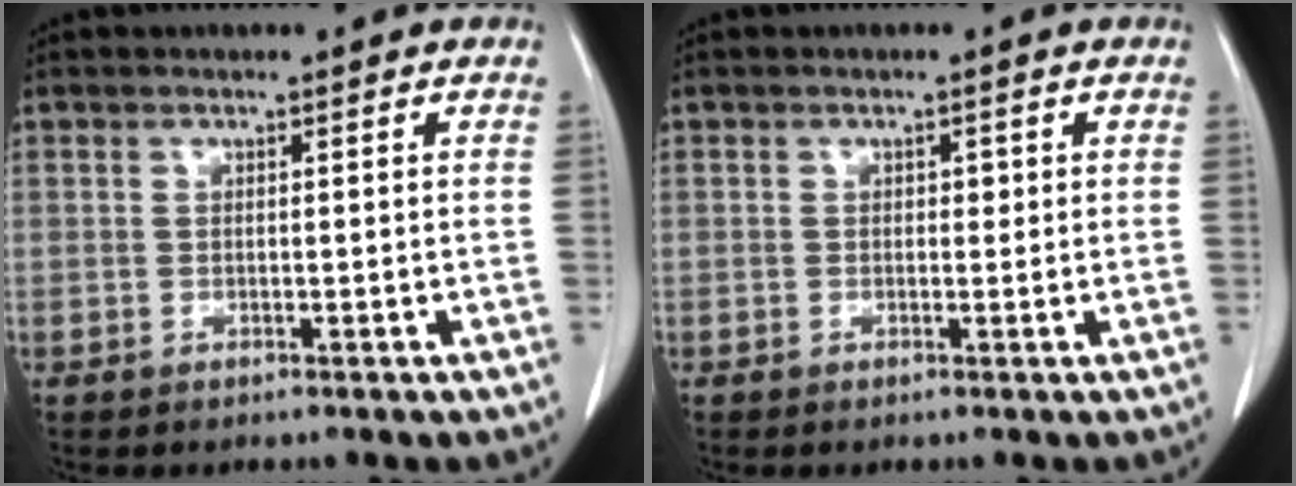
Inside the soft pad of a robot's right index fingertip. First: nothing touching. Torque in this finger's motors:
{"motor_torque": [0.11, -0.08, 0.00, 0.00]}